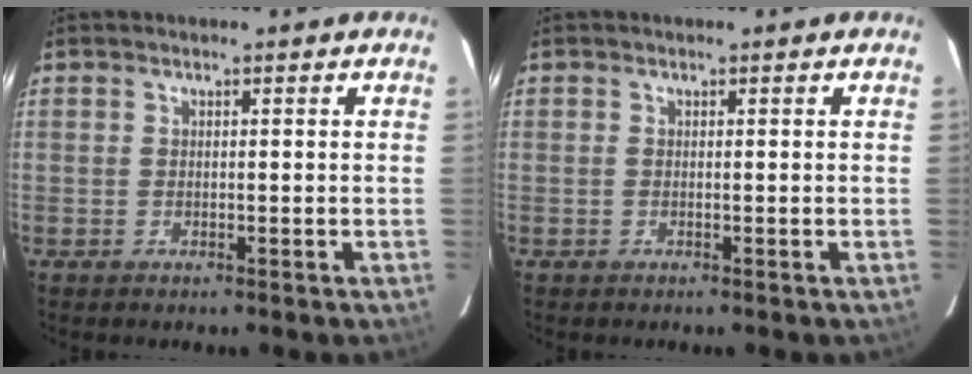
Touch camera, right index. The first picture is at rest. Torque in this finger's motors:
{"motor_torque": [-0.05, 0.01, 0.03, 0.01]}